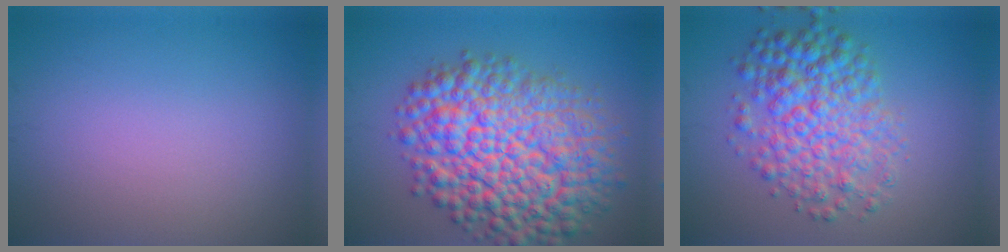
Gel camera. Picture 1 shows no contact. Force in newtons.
{"total": 12.6, "press": 12.6, "slide": 0.4}
{"total": 6.7, "press": 6.7, "slide": 0.1}